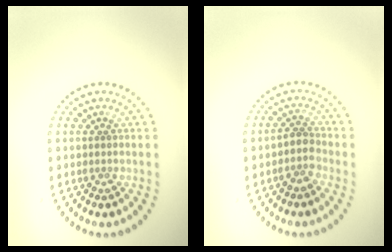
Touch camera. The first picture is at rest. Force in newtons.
{"total": 1.9, "press": 1.5, "slide": 1.1}